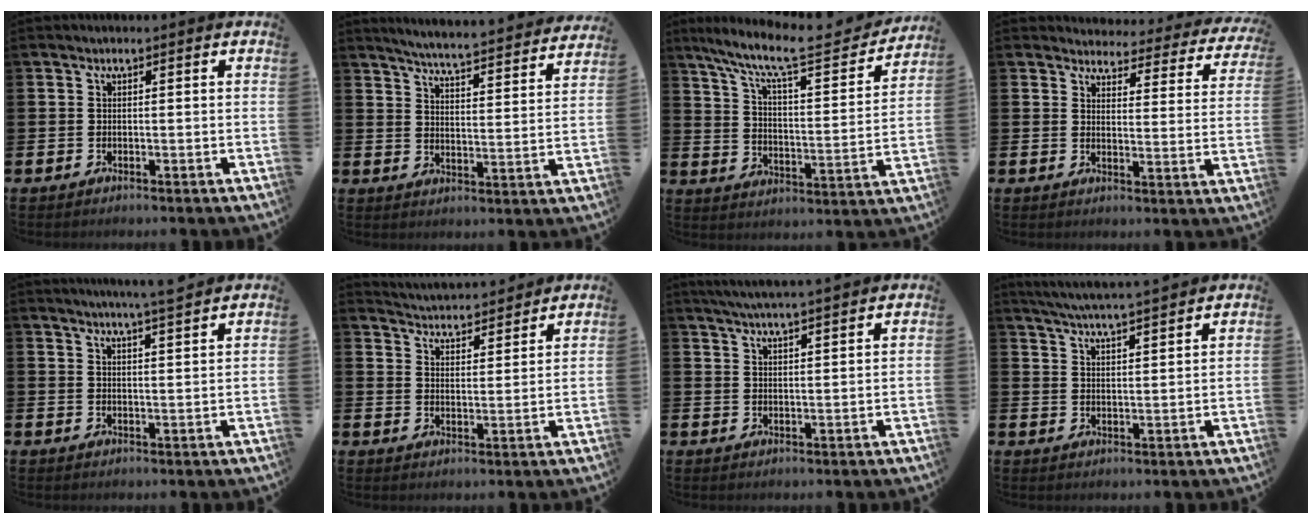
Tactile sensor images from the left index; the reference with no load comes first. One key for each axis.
{"total": 5.4, "fx": 5.3, "fy": -0.3, "fz": 1.2, "tx": -0.042, "ty": -0.046, "tz": 0.087}
{"total": 9.7, "fx": 8.2, "fy": 1.7, "fz": 4.9, "tx": -0.126, "ty": -0.053, "tz": 0.132}
{"total": 3.3, "fx": 3.1, "fy": 1.0, "fz": 0.3, "tx": -0.015, "ty": -0.036, "tz": 0.047}
{"total": 4.8, "fx": 4.6, "fy": -1.0, "fz": 1.1, "tx": -0.022, "ty": -0.026, "tz": 0.078}
{"total": 4.6, "fx": 4.6, "fy": 0.4, "fz": -0.2, "tx": -0.012, "ty": -0.038, "tz": 0.080}
{"total": 4.8, "fx": 4.7, "fy": -0.5, "fz": 1.2, "tx": -0.034, "ty": -0.018, "tz": 0.083}
{"total": 5.4, "fx": 5.3, "fy": -0.4, "fz": 1.2, "tx": -0.044, "ty": -0.030, "tz": 0.094}